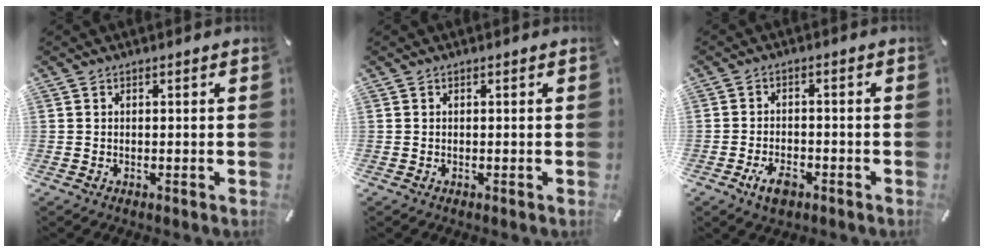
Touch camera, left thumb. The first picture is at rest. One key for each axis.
{"total": 0.0}
{"total": 5.1, "fx": -2.7, "fy": 2.8, "fz": 3.3, "tx": -0.070, "ty": 0.010, "tz": -0.051}